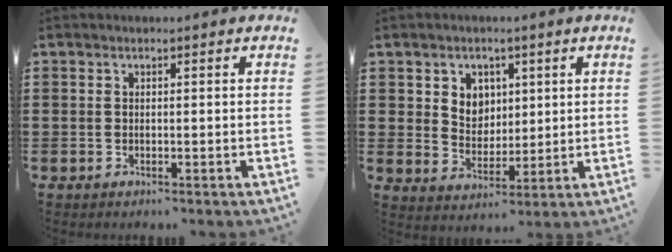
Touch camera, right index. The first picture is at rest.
{"total": 4.8, "force": [2.1, 4.2, 0.9], "torque": [-0.031, 0.007, 0.036]}